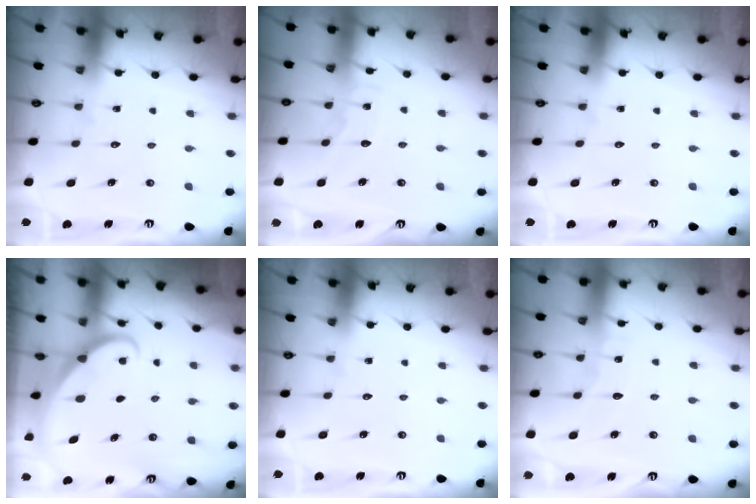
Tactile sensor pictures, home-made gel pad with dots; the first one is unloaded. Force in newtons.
{"total": 5.0, "press": 4.9, "slide": 0.4}
{"total": 0.0}
{"total": 1.5, "press": 1.5, "slide": 0.0}
{"total": 0.0}
{"total": 4.2, "press": 4.2, "slide": 0.2}